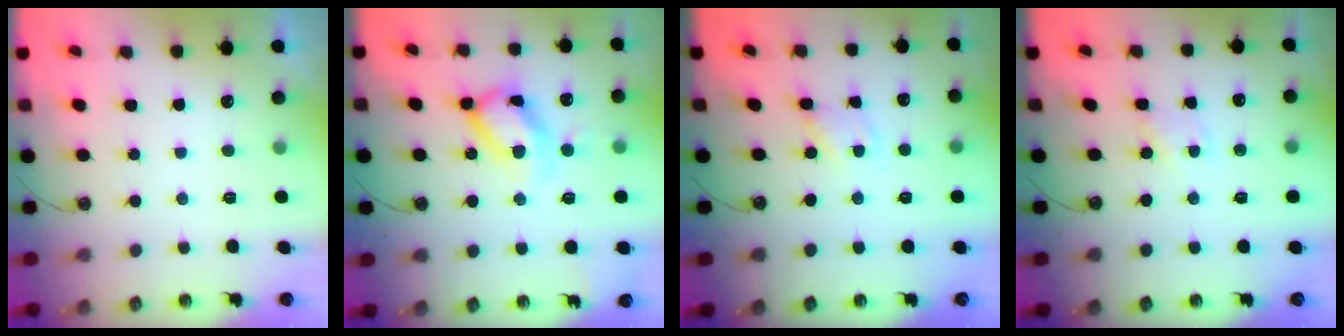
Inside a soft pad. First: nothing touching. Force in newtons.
{"total": 14.9, "press": 14.9, "slide": 1.2}
{"total": 1.3, "press": 1.3, "slide": 0.2}
{"total": 2.7, "press": 2.7, "slide": 0.2}